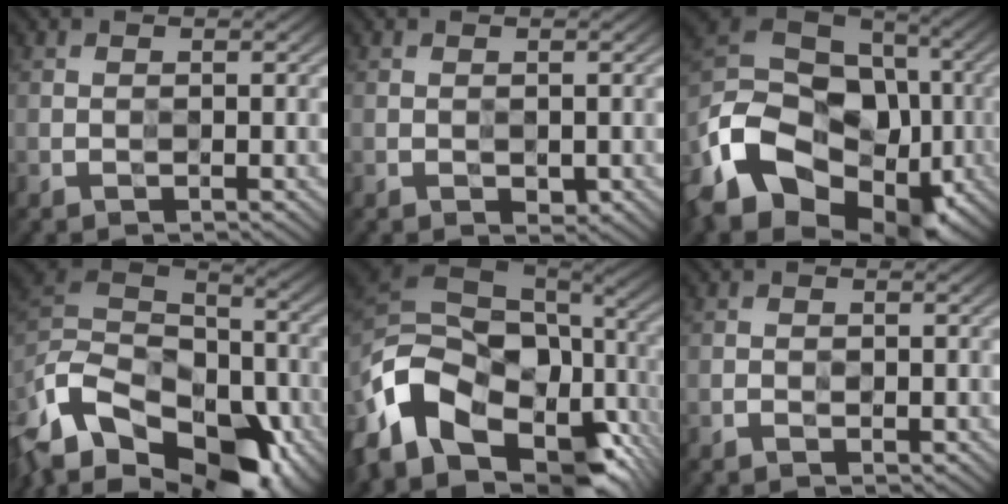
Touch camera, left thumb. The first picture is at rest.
{"total": 1.3, "force": [-0.4, 0.8, 0.9], "torque": [-0.018, -0.005, -0.007]}
{"total": 18.1, "force": [-7.2, 12.9, 10.5], "torque": [-0.248, -0.029, -0.139]}
{"total": 17.6, "force": [-9.5, 10.5, 10.5], "torque": [-0.262, -0.003, -0.138]}
{"total": 18.2, "force": [-6.3, 11.3, 12.8], "torque": [-0.309, -0.035, -0.098]}
{"total": 0.7, "force": [-0.4, 0.4, 0.3], "torque": [-0.004, -0.002, -0.008]}